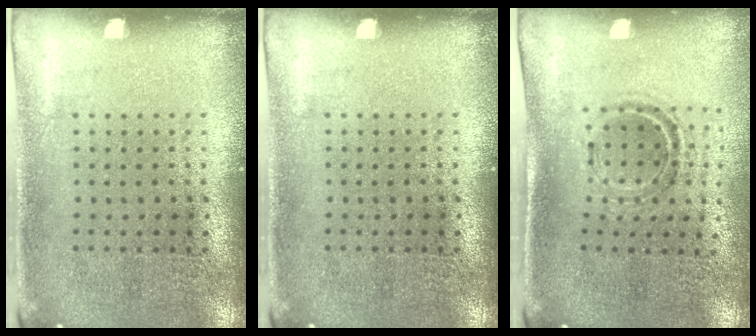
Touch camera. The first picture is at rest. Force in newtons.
{"total": 0.0}
{"total": 1.0, "press": 0.9, "slide": 0.3}